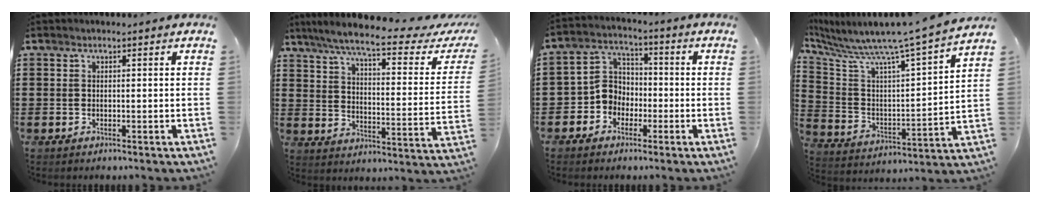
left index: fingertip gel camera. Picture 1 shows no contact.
{"total": 8.2, "force": [6.3, -0.1, 5.3], "torque": [-0.119, -0.045, 0.100]}
{"total": 5.9, "force": [-1.9, 5.2, 2.0], "torque": [-0.066, 0.010, -0.043]}
{"total": 8.1, "force": [7.1, -0.5, 3.8], "torque": [-0.110, -0.072, 0.107]}